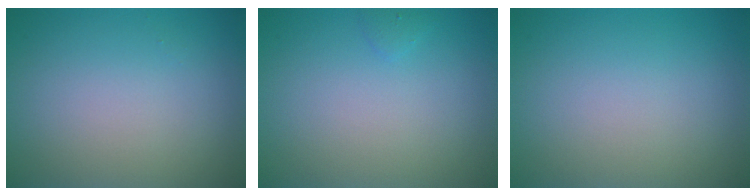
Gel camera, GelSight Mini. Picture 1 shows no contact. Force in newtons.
{"total": 0.5, "press": 0.5, "slide": 0.1}
{"total": 0.0}